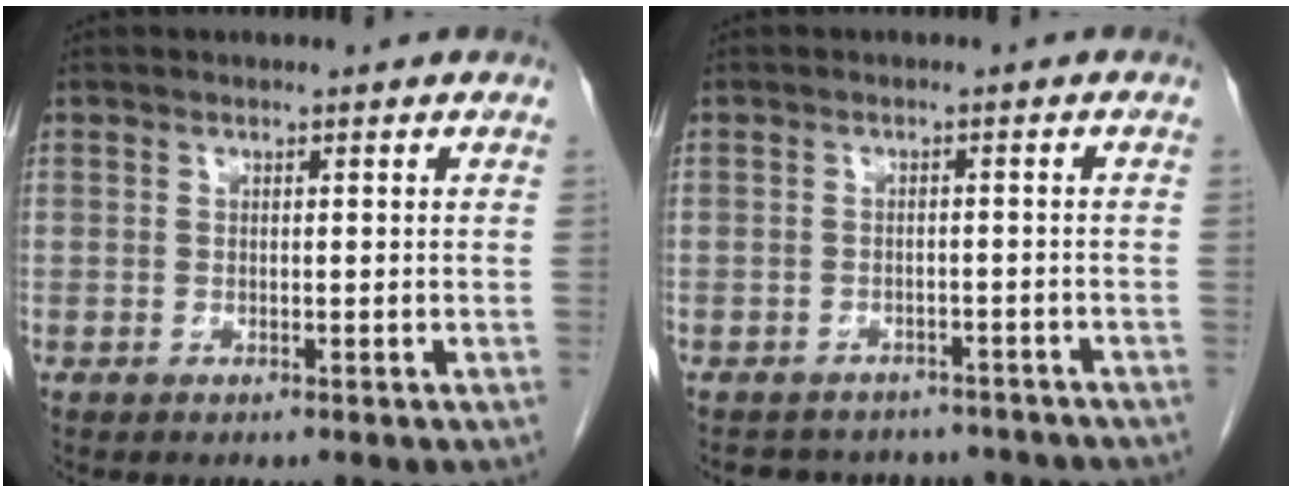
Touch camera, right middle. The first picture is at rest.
{"total": 10.1, "force": [-9.1, 4.0, 2.1], "torque": [-0.032, 0.012, -0.098]}